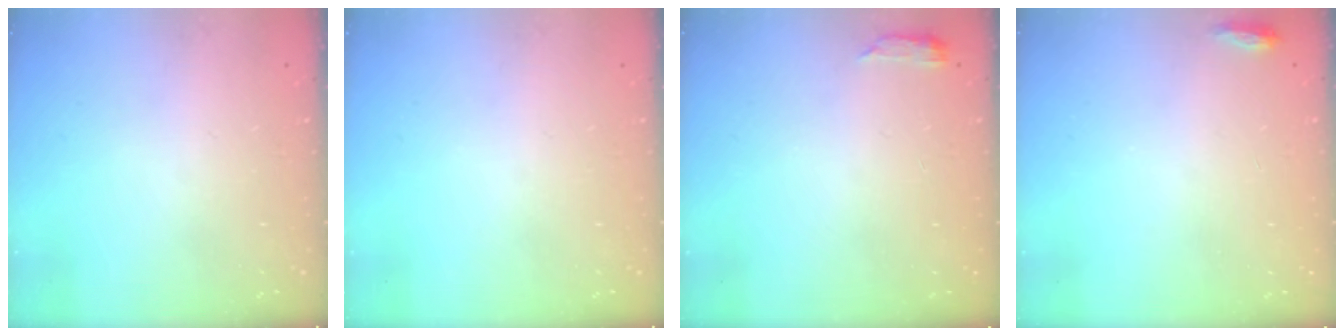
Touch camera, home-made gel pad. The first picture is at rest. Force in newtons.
{"total": 0.0}
{"total": 2.8, "press": 2.8, "slide": 0.5}
{"total": 3.3, "press": 3.2, "slide": 1.1}